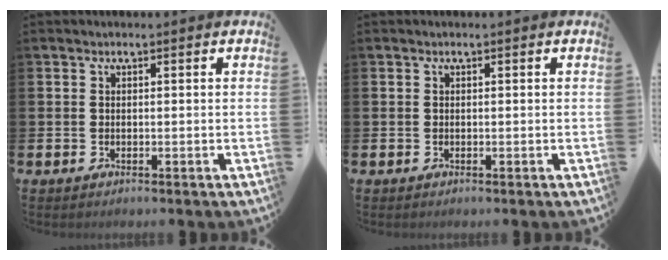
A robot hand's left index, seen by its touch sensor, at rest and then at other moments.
{"total": 0.0}